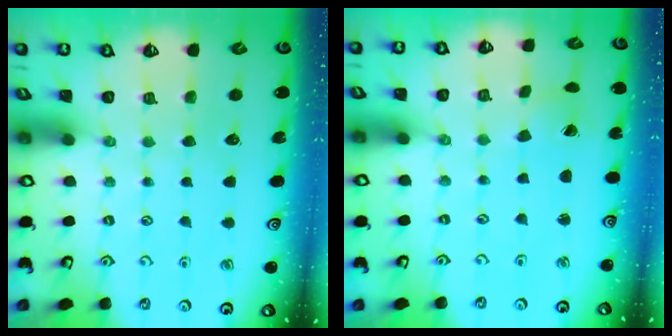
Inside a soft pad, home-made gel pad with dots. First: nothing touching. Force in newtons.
{"total": 1.5, "press": 1.5, "slide": 0.1}